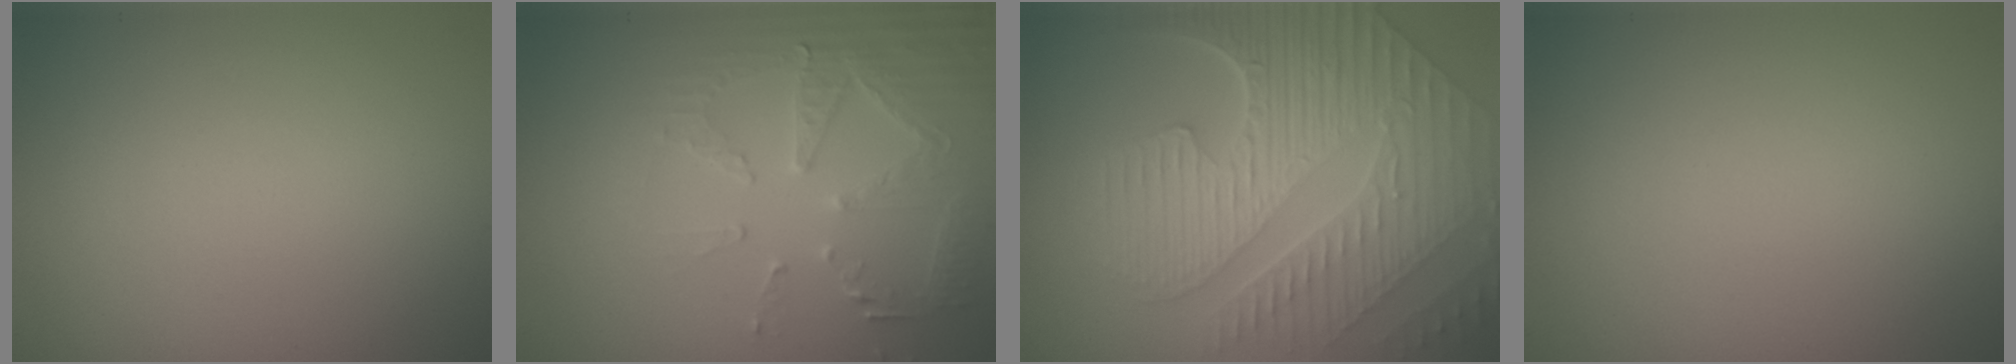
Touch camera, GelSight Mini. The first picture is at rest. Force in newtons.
{"total": 5.2, "press": 3.8, "slide": 3.5}
{"total": 10.4, "press": 7.1, "slide": 7.6}
{"total": 0.0}